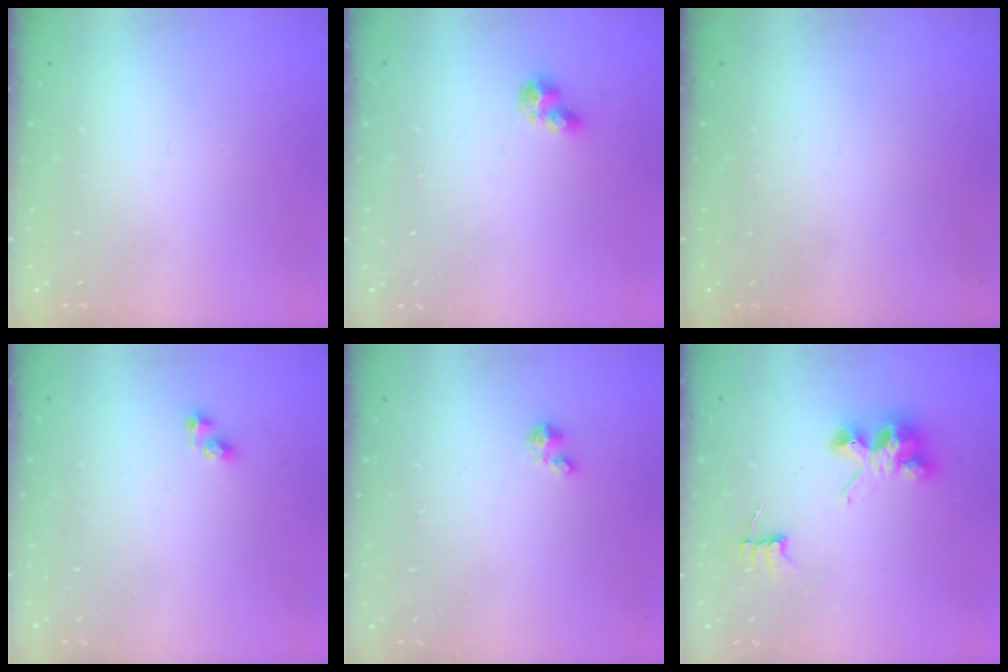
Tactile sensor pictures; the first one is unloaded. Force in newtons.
{"total": 5.6, "press": 5.6, "slide": 0.4}
{"total": 0.0}
{"total": 2.5, "press": 2.5, "slide": 0.2}
{"total": 1.6, "press": 1.6, "slide": 0.2}
{"total": 6.8, "press": 6.8, "slide": 0.2}